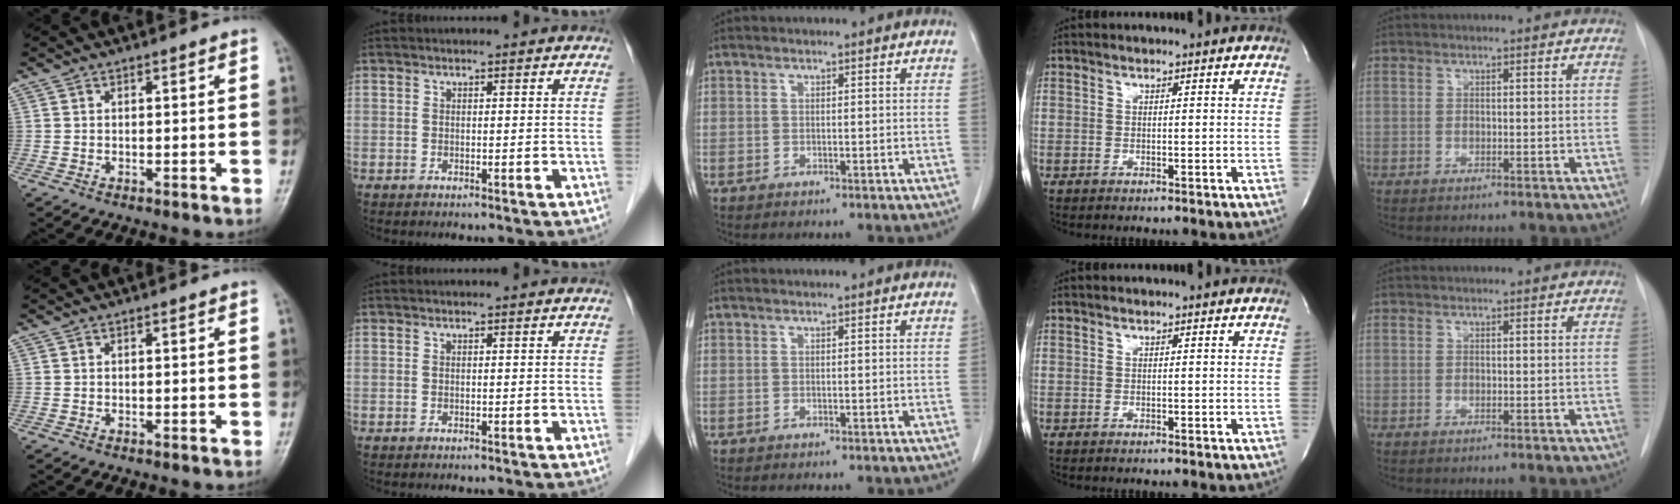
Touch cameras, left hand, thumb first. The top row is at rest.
{}